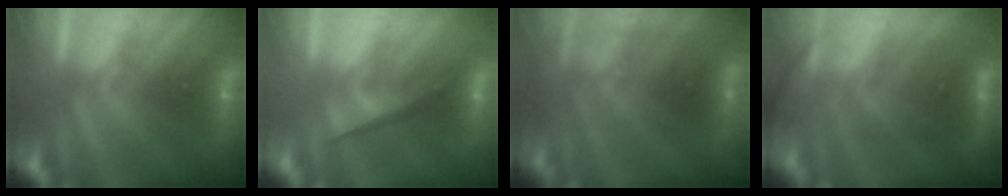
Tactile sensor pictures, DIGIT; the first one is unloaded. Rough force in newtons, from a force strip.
{"total": 4.6}
{"total": 2.9}
{"total": 2.6}